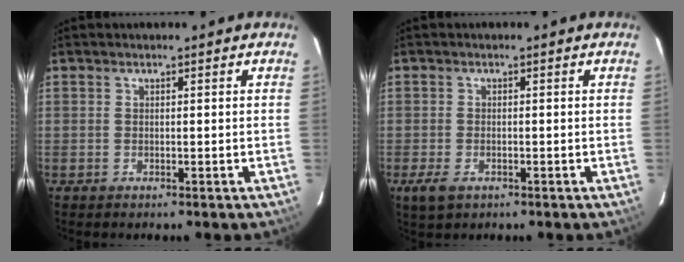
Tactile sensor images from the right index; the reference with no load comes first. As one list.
[{"total": 3.7, "force": [-1.9, 2.1, 2.4], "torque": [-0.054, -0.009, -0.032]}]